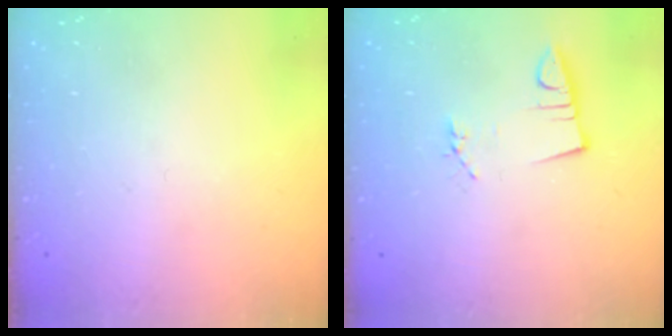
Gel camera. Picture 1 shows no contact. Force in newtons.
{"total": 3.0, "press": 1.6, "slide": 2.5}